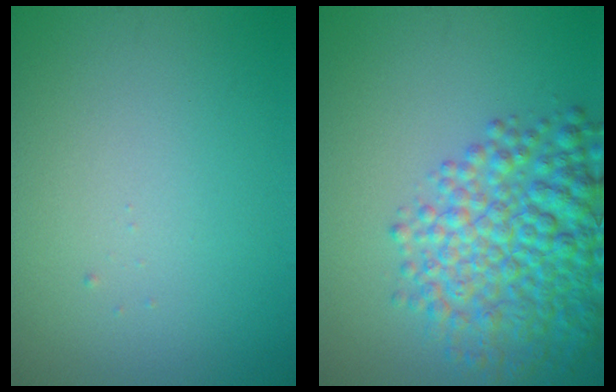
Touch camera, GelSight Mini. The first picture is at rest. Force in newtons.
{"total": 7.6, "press": 7.6, "slide": 0.3}